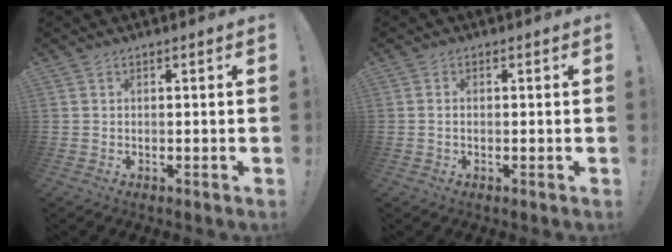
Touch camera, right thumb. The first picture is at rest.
{"total": 0.8, "force": [-0.2, 0.4, 0.7], "torque": [-0.023, 0.005, -0.002]}